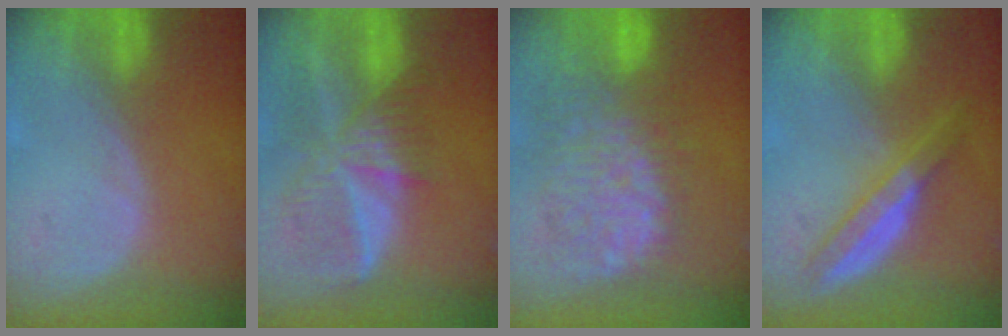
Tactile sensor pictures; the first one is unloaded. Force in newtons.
{"total": 9.3, "press": 8.1, "slide": 4.6}
{"total": 11.0, "press": 10.1, "slide": 4.3}
{"total": 5.7, "press": 5.2, "slide": 2.5}